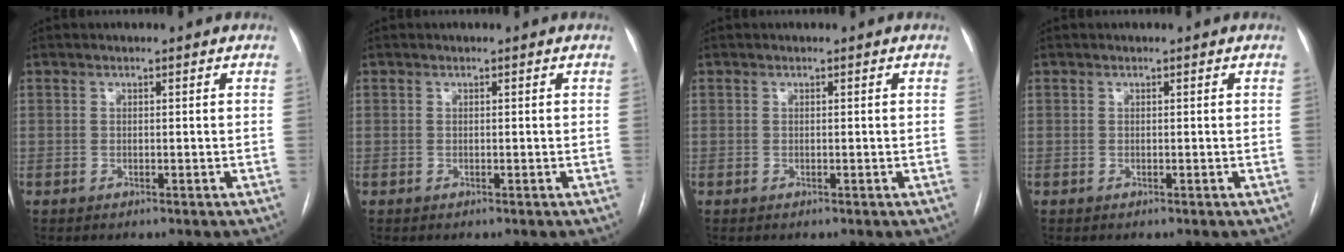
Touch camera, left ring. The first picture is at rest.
{"total": 0.0}
{"total": 0.0}
{"total": 0.0}